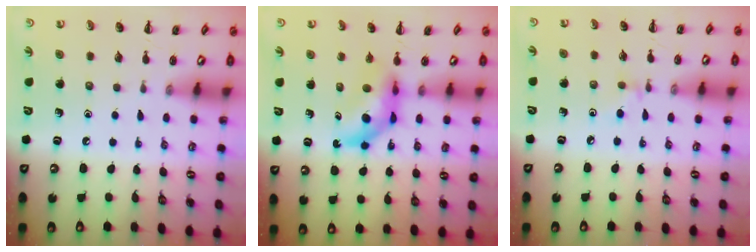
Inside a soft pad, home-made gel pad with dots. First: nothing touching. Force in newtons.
{"total": 6.7, "press": 6.5, "slide": 1.5}
{"total": 2.7, "press": 2.5, "slide": 1.0}